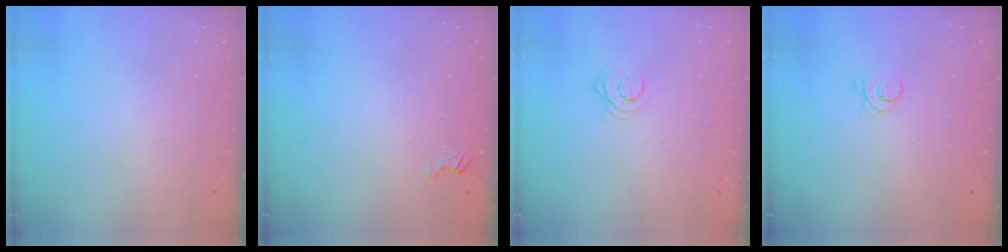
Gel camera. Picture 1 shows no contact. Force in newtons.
{"total": 2.8, "press": 2.8, "slide": 0.4}
{"total": 3.7, "press": 3.6, "slide": 0.5}
{"total": 3.3, "press": 3.3, "slide": 0.5}